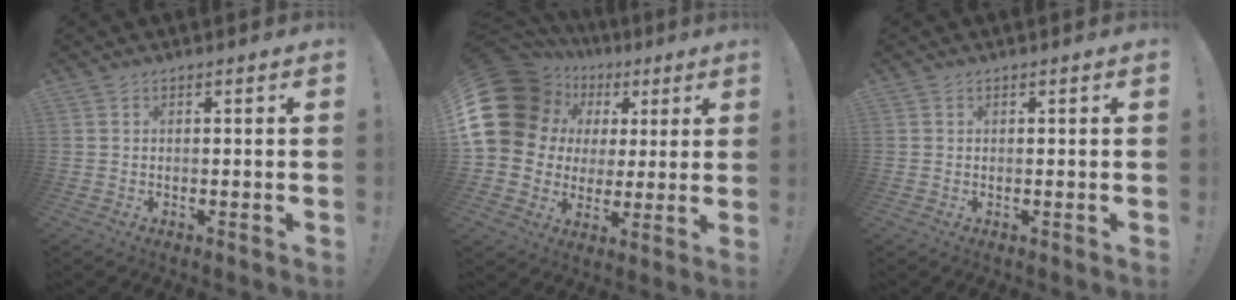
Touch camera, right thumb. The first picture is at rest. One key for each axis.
{"total": 20.1, "fx": 5.9, "fy": 16.2, "fz": 10.2, "tx": -0.170, "ty": -0.029, "tz": 0.142}
{"total": 0.0}